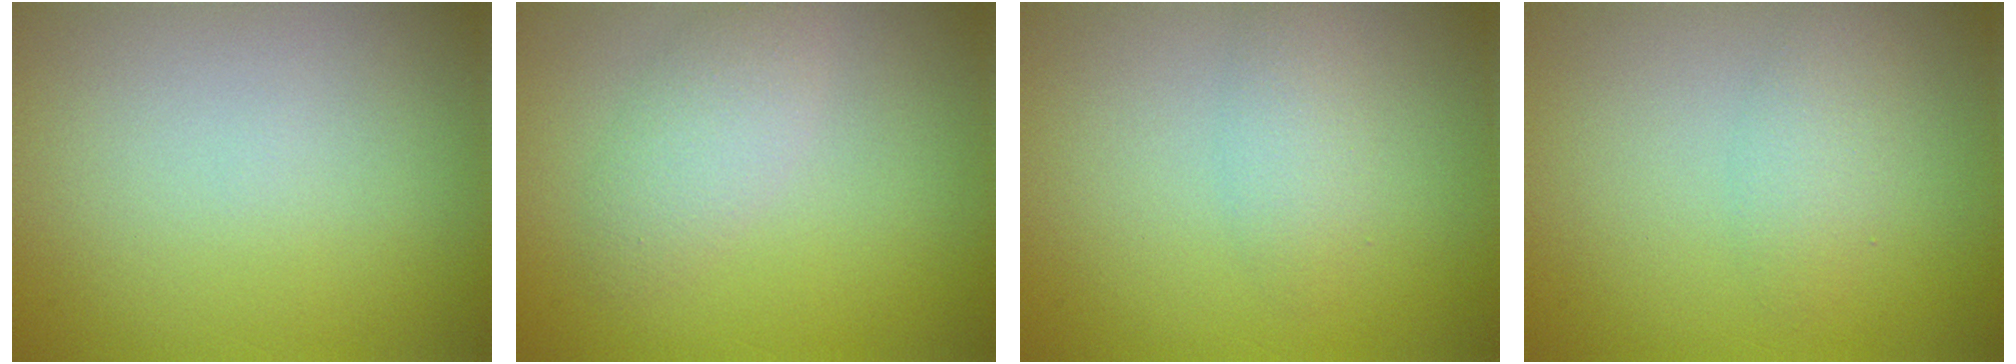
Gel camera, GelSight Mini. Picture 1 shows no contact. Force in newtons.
{"total": 2.4, "press": 2.4, "slide": 0.2}
{"total": 1.8, "press": 1.8, "slide": 0.0}
{"total": 1.8, "press": 1.8, "slide": 0.1}